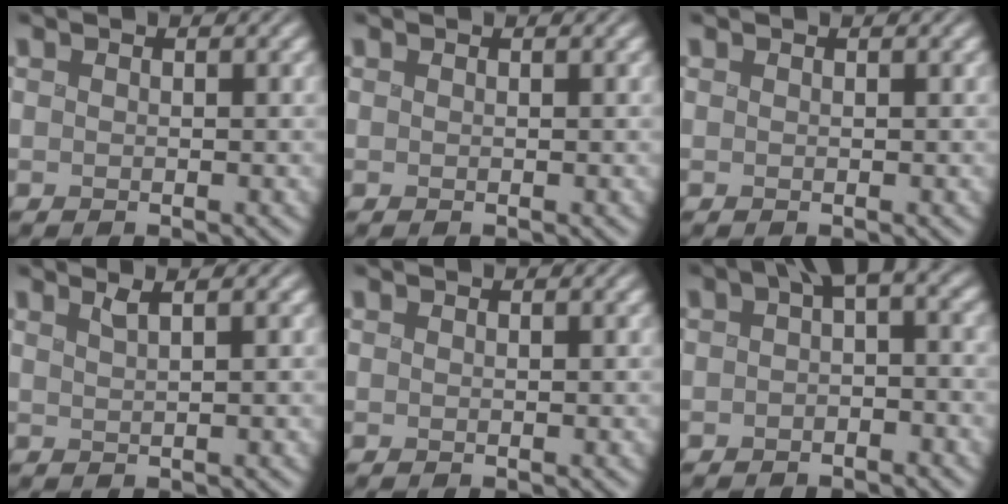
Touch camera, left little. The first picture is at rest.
{"total": 0.0}
{"total": 0.0}
{"total": 1.0, "force": [0.3, 0.3, 0.9], "torque": [-0.006, 0.005, 0.003]}
{"total": 0.0}
{"total": 4.3, "force": [0.3, 2.4, 3.6], "torque": [-0.042, 0.015, -0.006]}